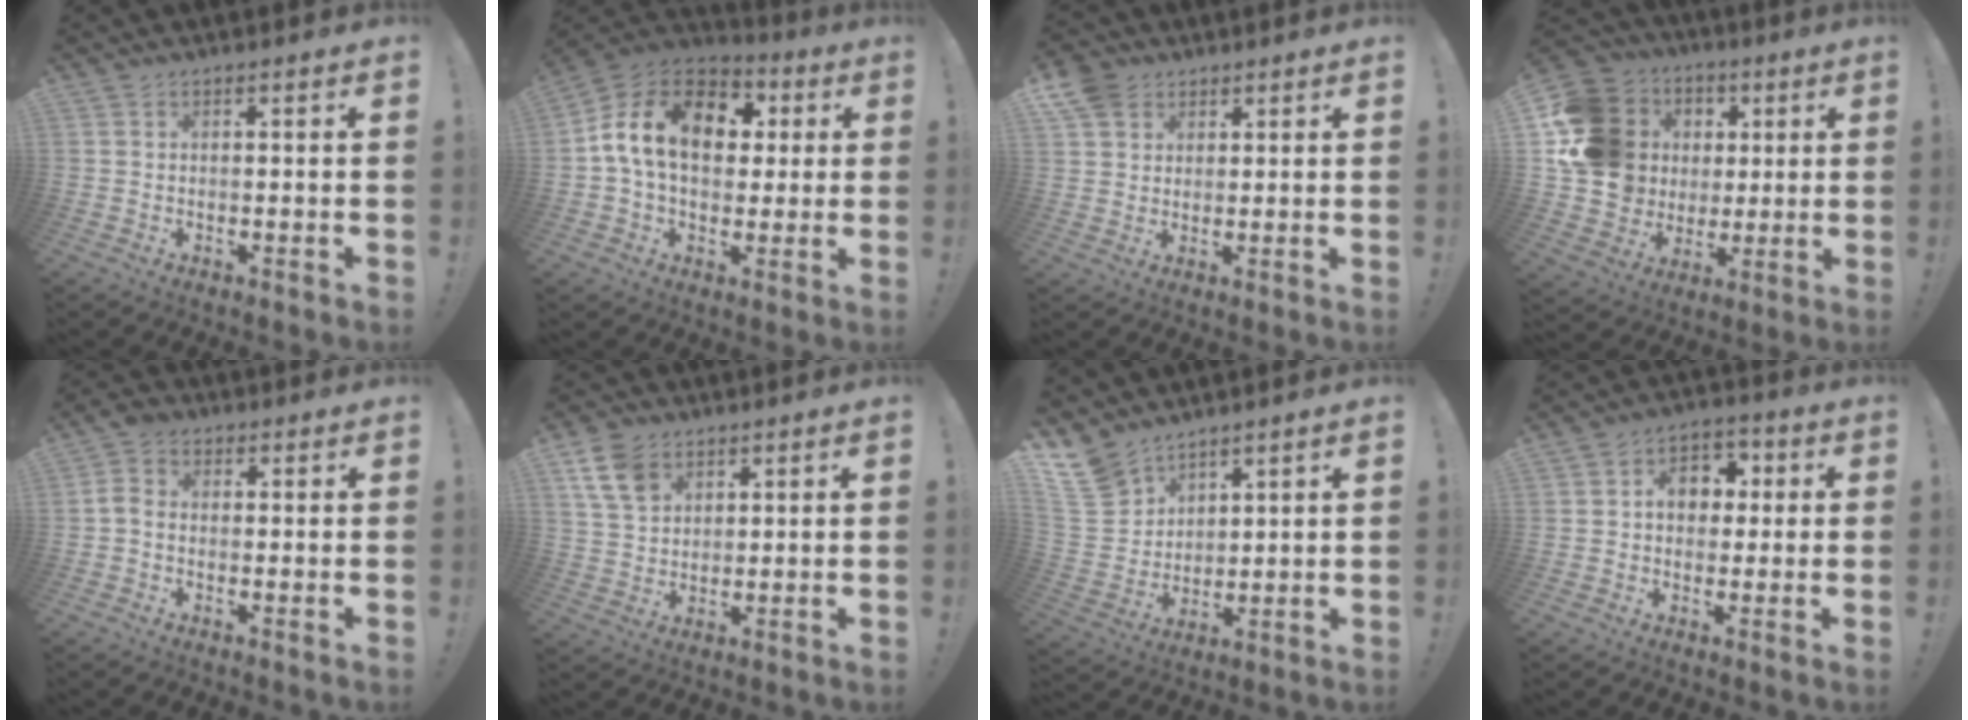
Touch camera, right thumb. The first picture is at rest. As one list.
[{"total": 17.6, "force": [3.3, 12.2, 12.2], "torque": [-0.210, 0.017, 0.059]}, {"total": 7.0, "force": [4.1, 5.3, 2.0], "torque": [-0.030, -0.024, 0.080]}, {"total": 19.6, "force": [3.8, 17.3, 8.5], "torque": [-0.155, -0.005, 0.107]}, {"total": 4.4, "force": [0.1, 3.4, 2.8], "torque": [-0.065, 0.006, 0.002]}, {"total": 9.9, "force": [5.3, 6.8, 4.8], "torque": [-0.088, -0.014, 0.108]}, {"total": 11.0, "force": [8.6, 6.2, 2.8], "torque": [-0.074, -0.060, 0.172]}, {"total": 8.8, "force": [1.3, 6.8, 5.4], "torque": [-0.074, 0.010, 0.023]}]